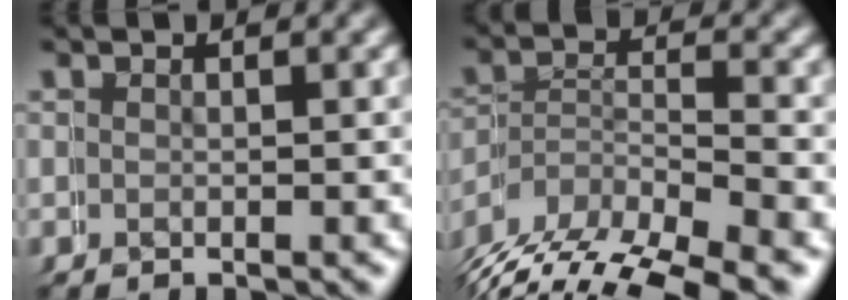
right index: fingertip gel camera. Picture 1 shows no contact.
{"total": 6.0, "force": [-3.8, 3.6, 2.8], "torque": [-0.055, -0.016, -0.060]}